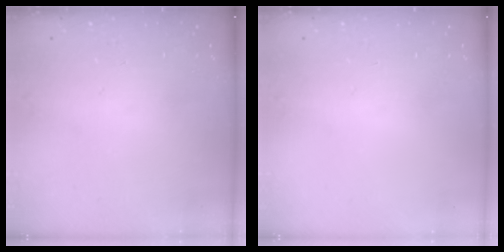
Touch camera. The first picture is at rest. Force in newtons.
{"total": 0.0}